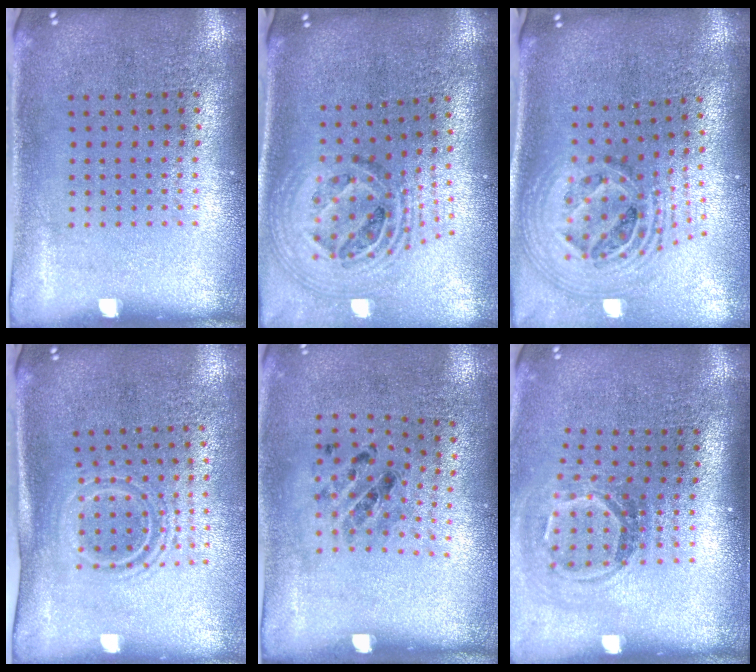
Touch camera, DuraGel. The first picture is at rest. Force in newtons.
{"total": 1.9, "press": 1.5, "slide": 1.1}
{"total": 2.7, "press": 2.0, "slide": 1.9}
{"total": 1.5, "press": 1.1, "slide": 1.0}
{"total": 1.2, "press": 0.6, "slide": 1.1}
{"total": 1.9, "press": 1.2, "slide": 1.4}